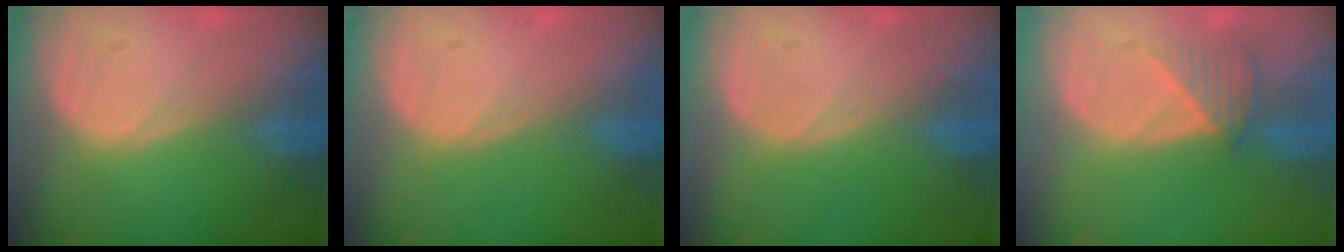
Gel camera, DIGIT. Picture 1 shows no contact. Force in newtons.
{"total": 0.0}
{"total": 0.0}
{"total": 3.4, "press": 3.4, "slide": 0.7}